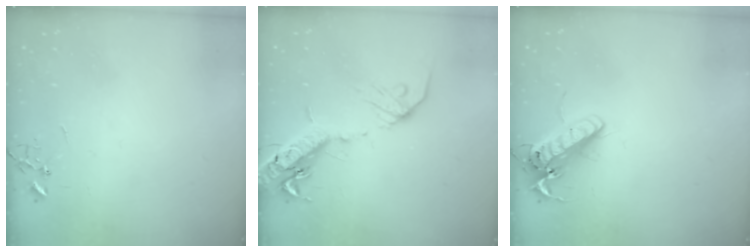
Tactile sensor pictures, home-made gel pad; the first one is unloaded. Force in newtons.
{"total": 17.9, "press": 17.4, "slide": 4.3}
{"total": 15.8, "press": 15.6, "slide": 2.7}